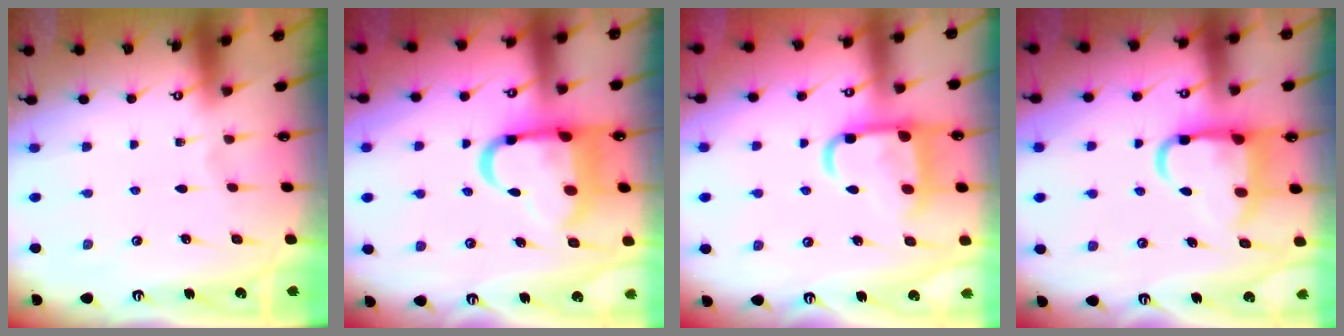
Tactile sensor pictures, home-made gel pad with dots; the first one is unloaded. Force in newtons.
{"total": 14.4, "press": 14.3, "slide": 1.7}
{"total": 13.1, "press": 13.0, "slide": 1.4}
{"total": 12.6, "press": 12.5, "slide": 1.6}